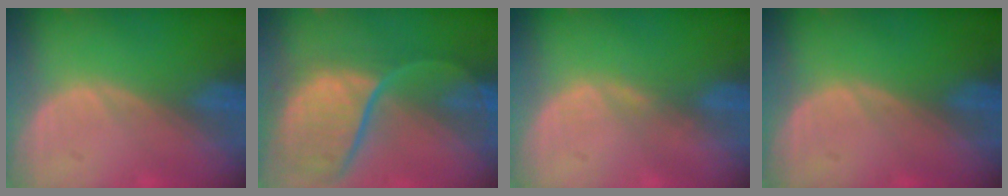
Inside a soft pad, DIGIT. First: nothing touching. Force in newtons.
{"total": 12.1, "press": 9.8, "slide": 7.1}
{"total": 1.1, "press": 1.1, "slide": 0.2}
{"total": 0.0}